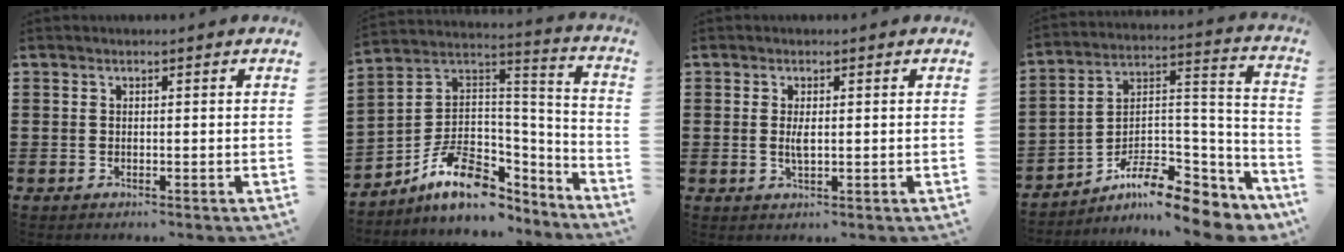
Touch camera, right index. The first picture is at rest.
{"total": 12.0, "force": [-6.6, 6.9, 7.2], "torque": [-0.145, 0.020, -0.116]}
{"total": 2.5, "force": [0.2, 0.8, 2.3], "torque": [-0.045, 0.001, 0.002]}
{"total": 9.9, "force": [-7.7, 3.8, 5.0], "torque": [-0.081, 0.014, -0.142]}